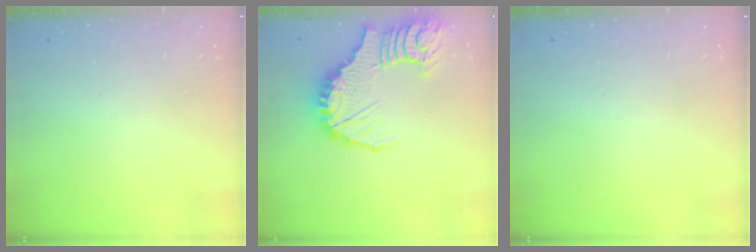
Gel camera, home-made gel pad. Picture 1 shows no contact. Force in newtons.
{"total": 13.0, "press": 12.8, "slide": 1.9}
{"total": 0.0}